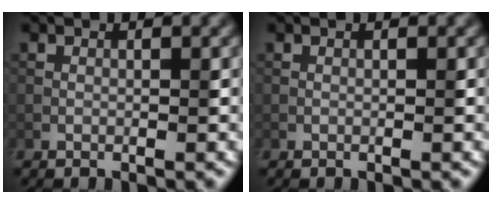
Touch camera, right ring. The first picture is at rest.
{"total": 0.0}